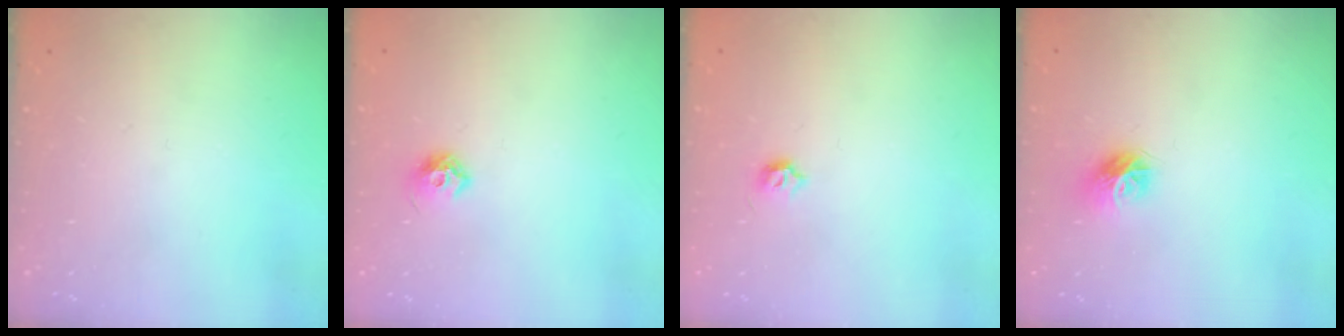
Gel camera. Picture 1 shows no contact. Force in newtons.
{"total": 6.8, "press": 6.7, "slide": 1.1}
{"total": 3.9, "press": 3.9, "slide": 0.6}
{"total": 8.8, "press": 8.8, "slide": 0.4}